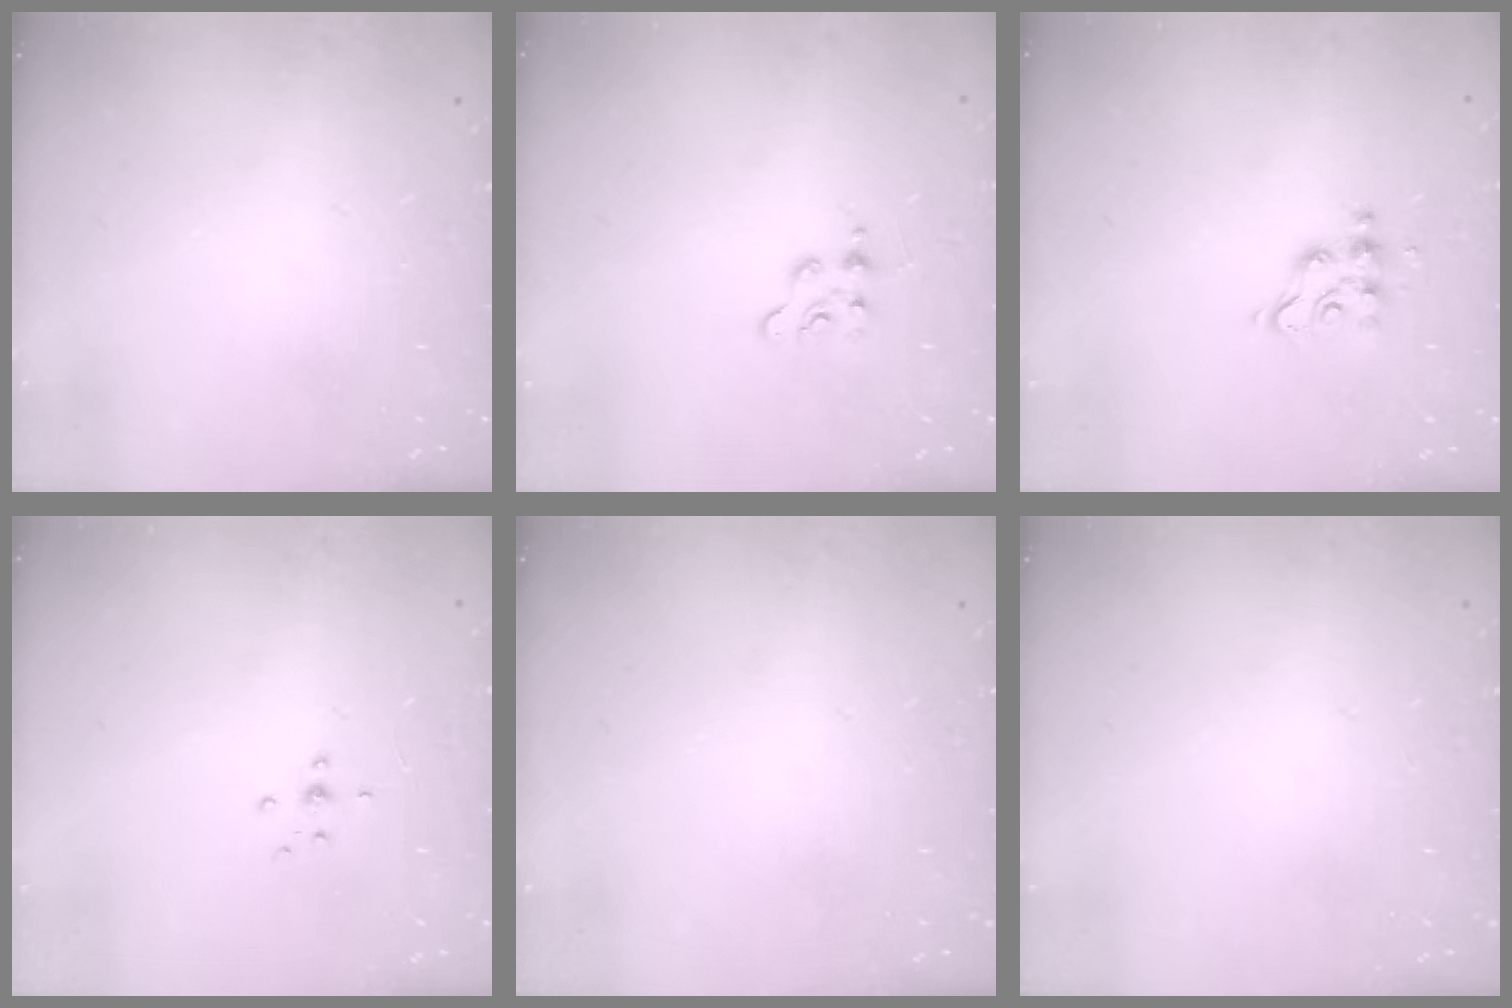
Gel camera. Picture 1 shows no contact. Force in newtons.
{"total": 2.4, "press": 2.4, "slide": 0.3}
{"total": 6.1, "press": 6.1, "slide": 0.3}
{"total": 3.9, "press": 3.9, "slide": 0.7}
{"total": 0.0}
{"total": 0.0}